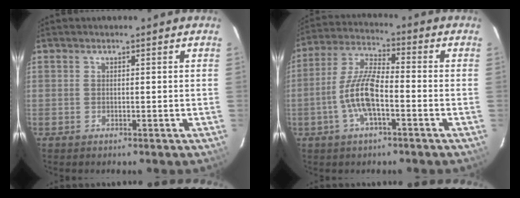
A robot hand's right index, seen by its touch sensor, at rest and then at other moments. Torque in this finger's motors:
{"motor_torque": [1.56, -0.52, 0.53, 0.10]}